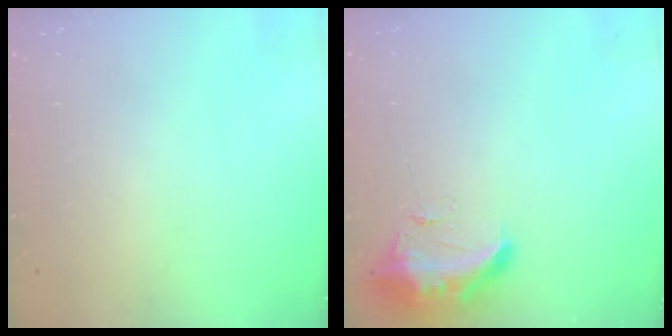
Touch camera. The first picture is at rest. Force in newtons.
{"total": 9.6, "press": 9.6, "slide": 0.6}